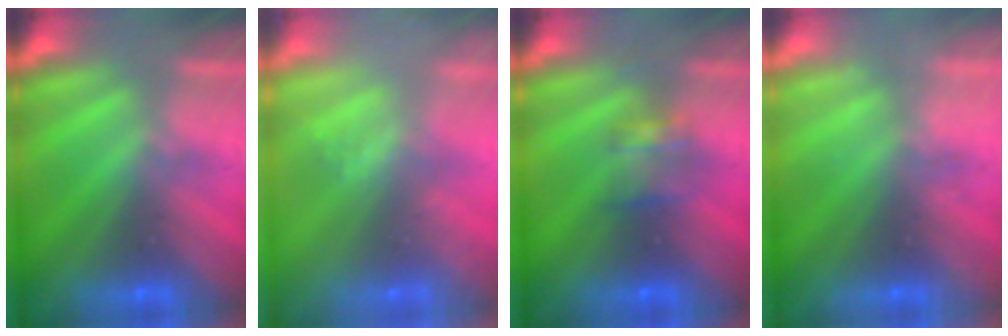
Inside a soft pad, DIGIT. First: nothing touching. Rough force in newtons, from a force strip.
{"total": 2.1}
{"total": 2.8}
{"total": 2.2}